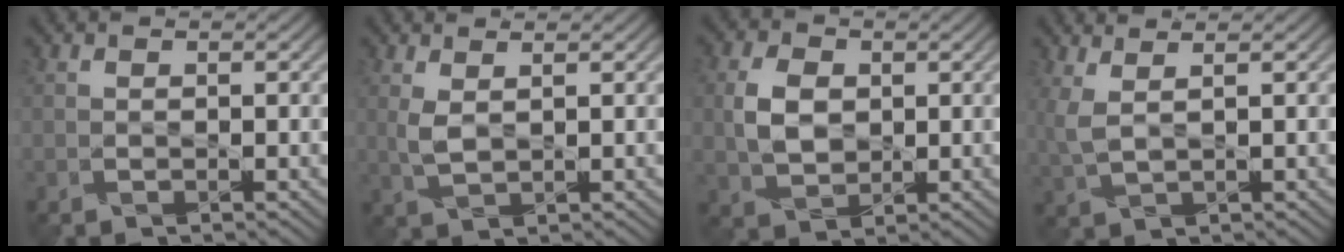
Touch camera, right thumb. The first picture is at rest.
{"total": 2.2, "force": [1.1, 0.7, 1.8], "torque": [-0.052, 0.002, 0.024]}
{"total": 5.1, "force": [0.6, 3.8, 3.4], "torque": [-0.081, 0.005, 0.010]}
{"total": 3.2, "force": [1.7, 0.9, 2.5], "torque": [-0.079, 0.007, 0.038]}